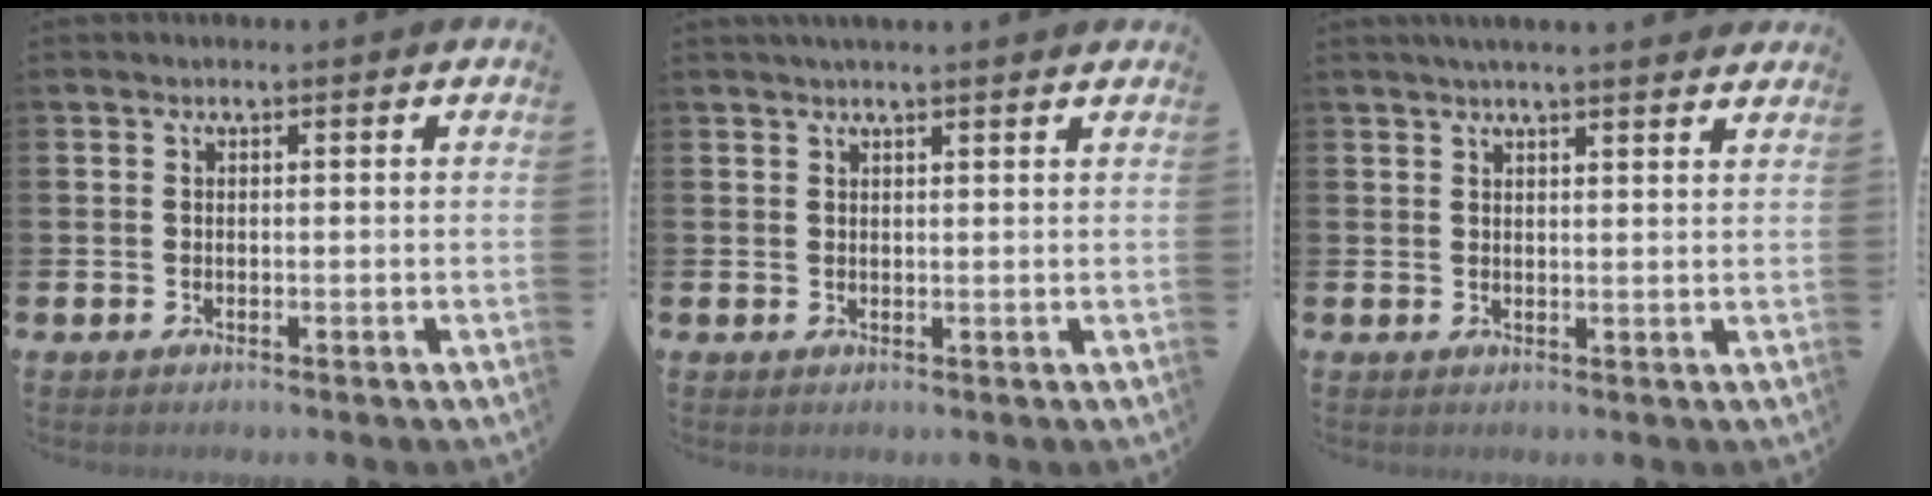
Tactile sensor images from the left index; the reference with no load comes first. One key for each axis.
{"total": 1.7, "fx": 1.6, "fy": -0.1, "fz": 0.5, "tx": -0.011, "ty": -0.003, "tz": 0.028}
{"total": 3.2, "fx": 3.1, "fy": -0.2, "fz": 0.8, "tx": -0.022, "ty": -0.009, "tz": 0.056}